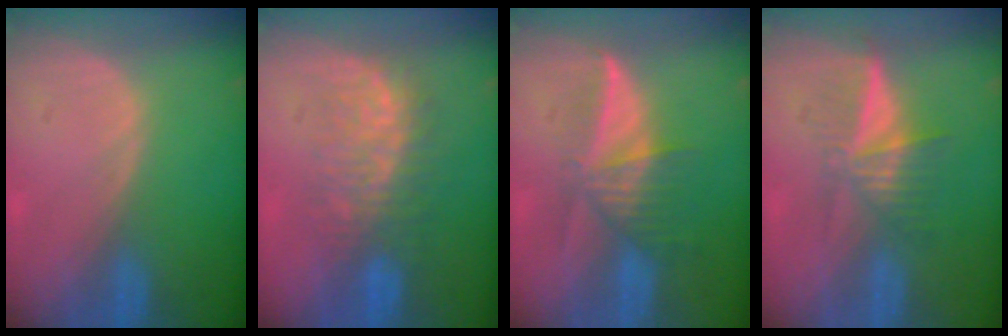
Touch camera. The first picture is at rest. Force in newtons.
{"total": 7.6, "press": 7.5, "slide": 1.2}
{"total": 6.0, "press": 5.8, "slide": 1.6}
{"total": 6.3, "press": 5.3, "slide": 3.5}